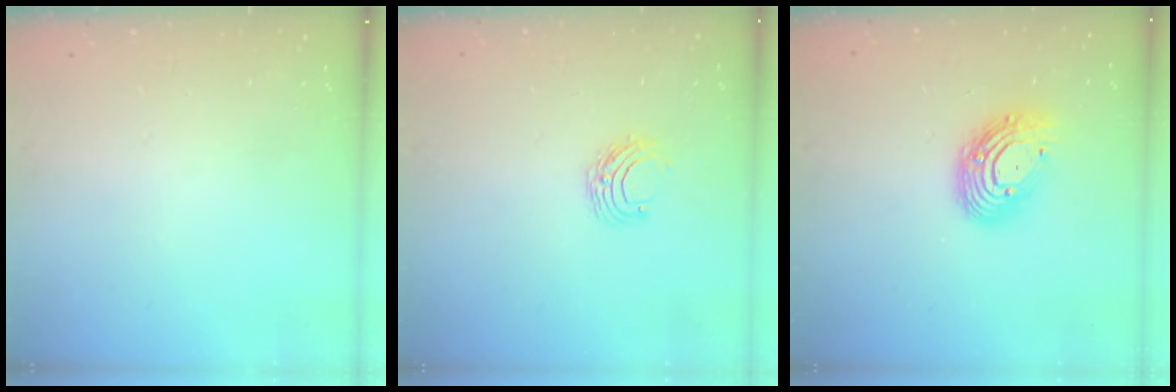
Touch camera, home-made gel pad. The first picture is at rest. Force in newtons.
{"total": 6.0, "press": 5.9, "slide": 0.6}
{"total": 13.1, "press": 13.1, "slide": 1.1}